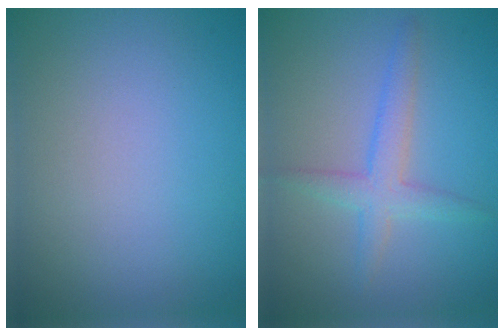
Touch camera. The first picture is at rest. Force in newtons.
{"total": 2.8, "press": 2.7, "slide": 0.2}